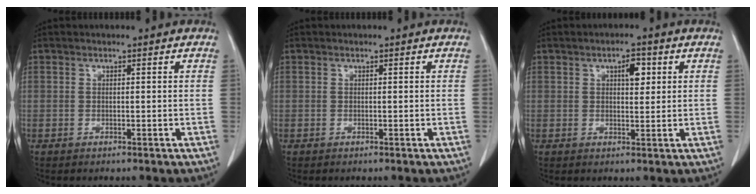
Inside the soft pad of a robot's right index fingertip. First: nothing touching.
{"total": 0.0}
{"total": 3.3, "force": [1.3, 1.4, 2.8], "torque": [-0.044, 0.002, 0.019]}